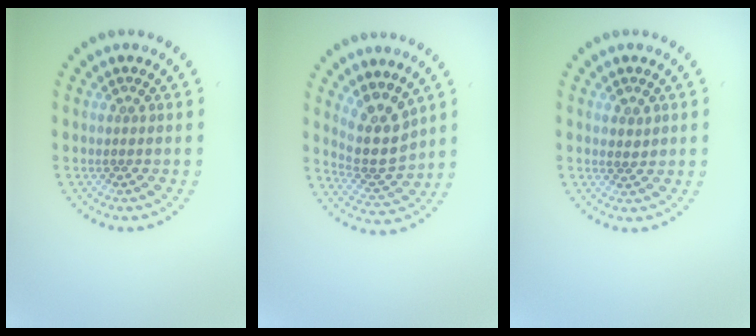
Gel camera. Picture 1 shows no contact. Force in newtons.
{"total": 4.0, "press": 3.3, "slide": 2.2}
{"total": 0.6, "press": 0.6, "slide": 0.2}